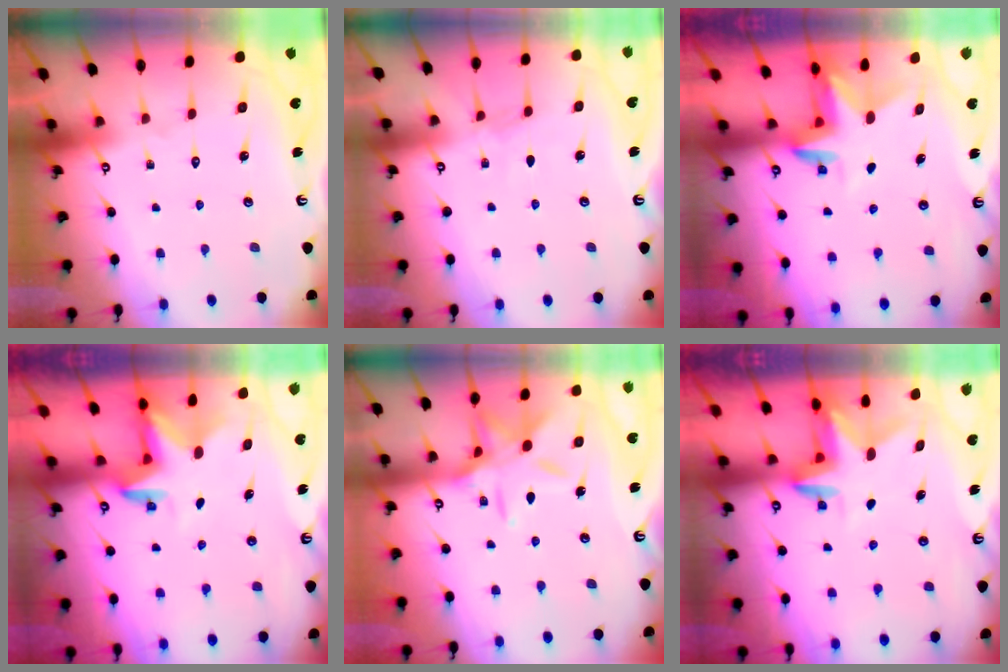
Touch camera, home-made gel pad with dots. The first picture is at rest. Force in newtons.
{"total": 3.8, "press": 3.8, "slide": 0.4}
{"total": 3.1, "press": 3.1, "slide": 0.2}
{"total": 2.8, "press": 2.8, "slide": 0.2}
{"total": 12.3, "press": 12.2, "slide": 0.8}
{"total": 3.0, "press": 3.0, "slide": 0.3}